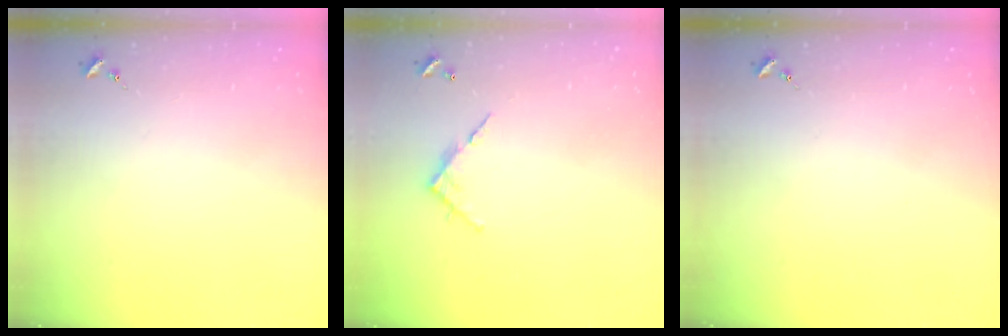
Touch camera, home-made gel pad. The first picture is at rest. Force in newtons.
{"total": 5.7, "press": 5.7, "slide": 0.4}
{"total": 0.0}